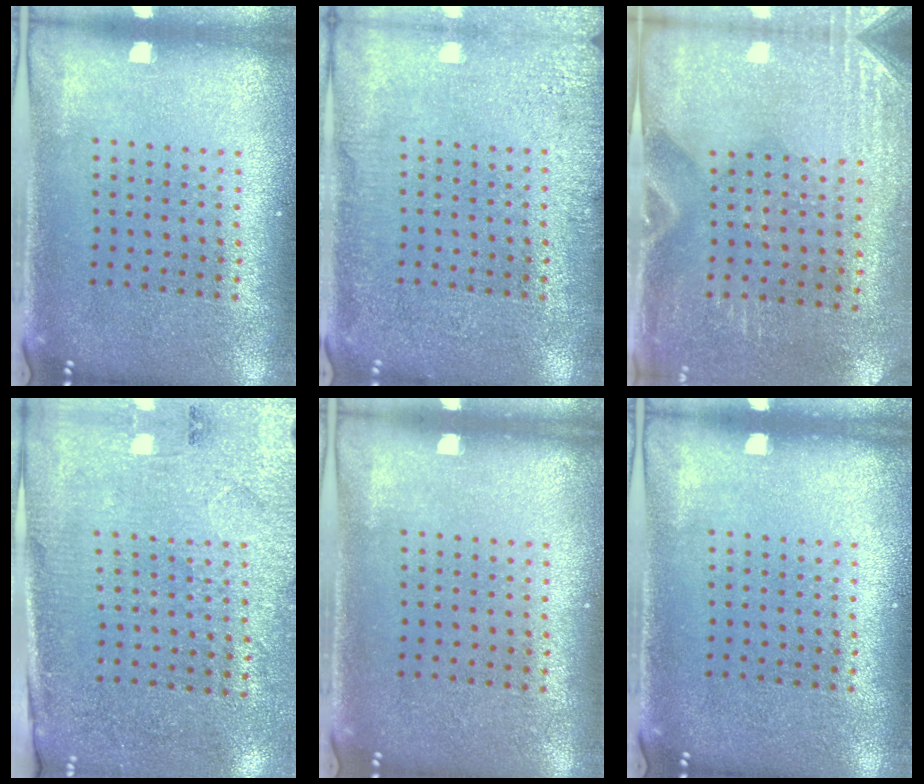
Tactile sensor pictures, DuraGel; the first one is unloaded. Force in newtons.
{"total": 2.8, "press": 2.8, "slide": 0.3}
{"total": 2.9, "press": 2.5, "slide": 1.3}
{"total": 2.8, "press": 2.6, "slide": 1.1}
{"total": 0.0}
{"total": 0.0}